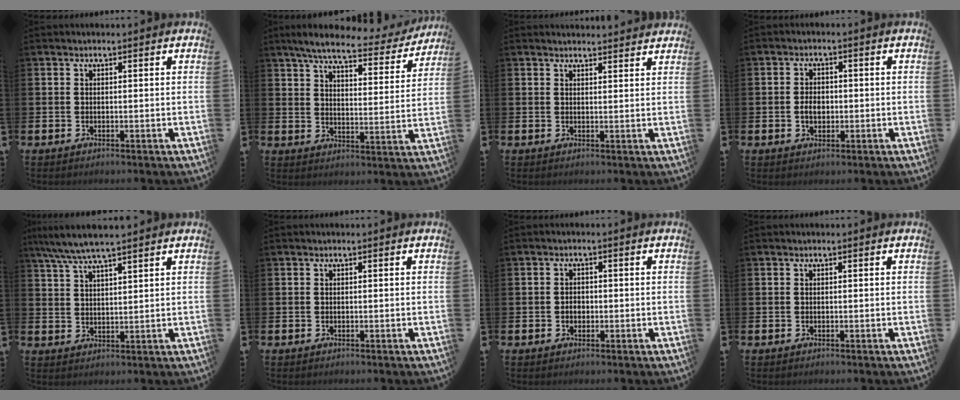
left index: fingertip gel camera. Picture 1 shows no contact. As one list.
[{"total": 6.7, "force": [5.9, 1.2, 3.0], "torque": [-0.073, -0.035, 0.095]}, {"total": 2.0, "force": [2.0, 0.2, -0.1], "torque": [0.008, -0.014, 0.034]}, {"total": 2.7, "force": [-0.5, 1.9, 1.9], "torque": [-0.019, -0.001, -0.014]}, {"total": 5.5, "force": [4.9, 0.4, 2.5], "torque": [-0.067, -0.013, 0.089]}, {"total": 0.0}, {"total": 1.4, "force": [-0.5, 1.1, 0.8], "torque": [-0.006, 0.002, -0.013]}, {"total": 0.0}]